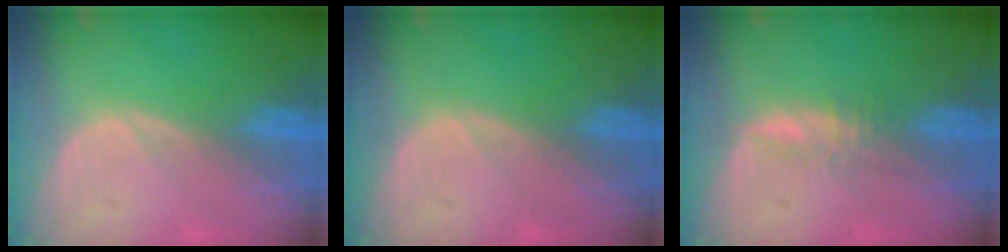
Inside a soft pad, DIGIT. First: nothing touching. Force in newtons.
{"total": 0.0}
{"total": 2.0, "press": 1.8, "slide": 0.6}